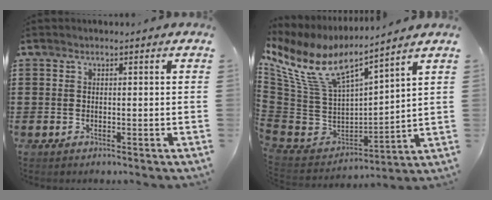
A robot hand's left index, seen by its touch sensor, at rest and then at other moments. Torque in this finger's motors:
{"motor_torque": [2.14, 0.00, 0.30, 0.17]}